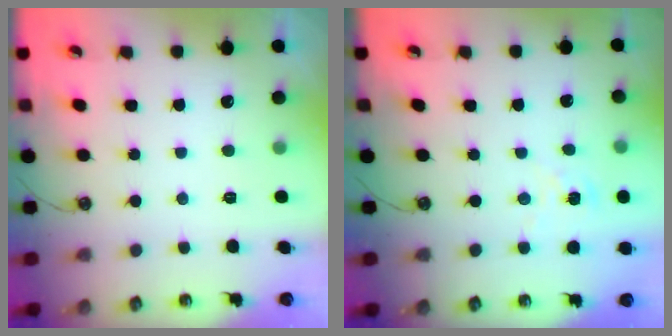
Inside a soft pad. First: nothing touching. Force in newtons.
{"total": 1.6, "press": 1.6, "slide": 0.2}